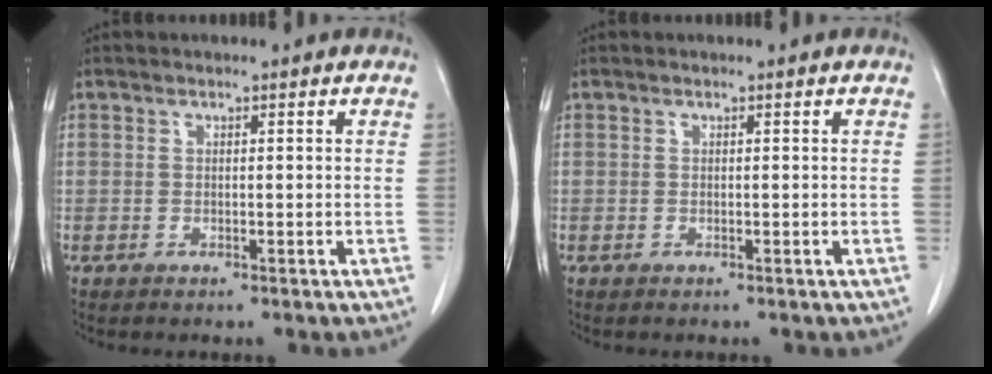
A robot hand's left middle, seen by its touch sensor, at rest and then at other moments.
{"total": 0.0}